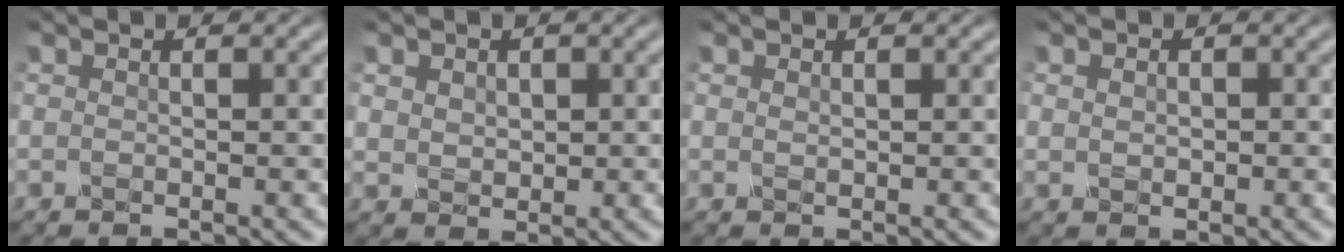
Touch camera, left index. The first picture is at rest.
{"total": 2.0, "force": [0.8, 1.6, 0.9], "torque": [-0.023, -0.001, 0.015]}
{"total": 0.6, "force": [0.3, 0.3, 0.3], "torque": [-0.009, -0.001, 0.008]}
{"total": 1.1, "force": [0.2, 0.8, 0.7], "torque": [-0.015, -0.001, 0.005]}